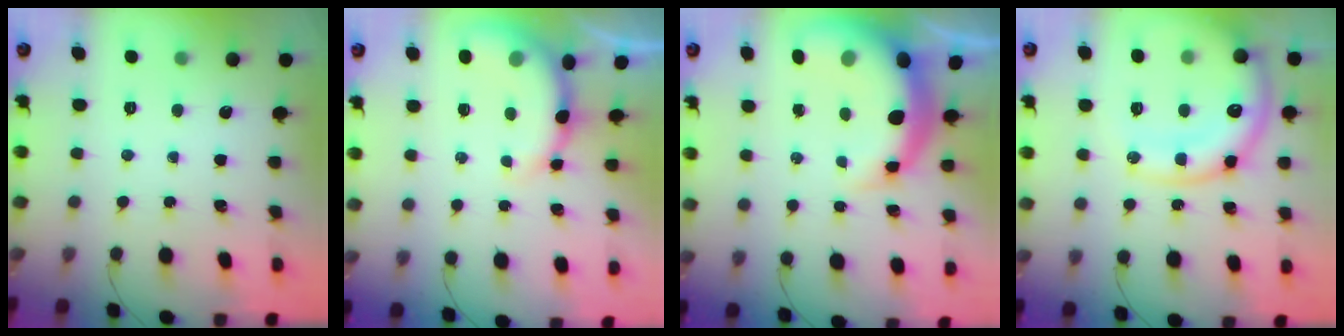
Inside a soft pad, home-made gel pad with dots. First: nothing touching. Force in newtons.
{"total": 8.4, "press": 8.3, "slide": 1.7}
{"total": 10.9, "press": 10.5, "slide": 3.0}
{"total": 17.9, "press": 17.6, "slide": 3.1}